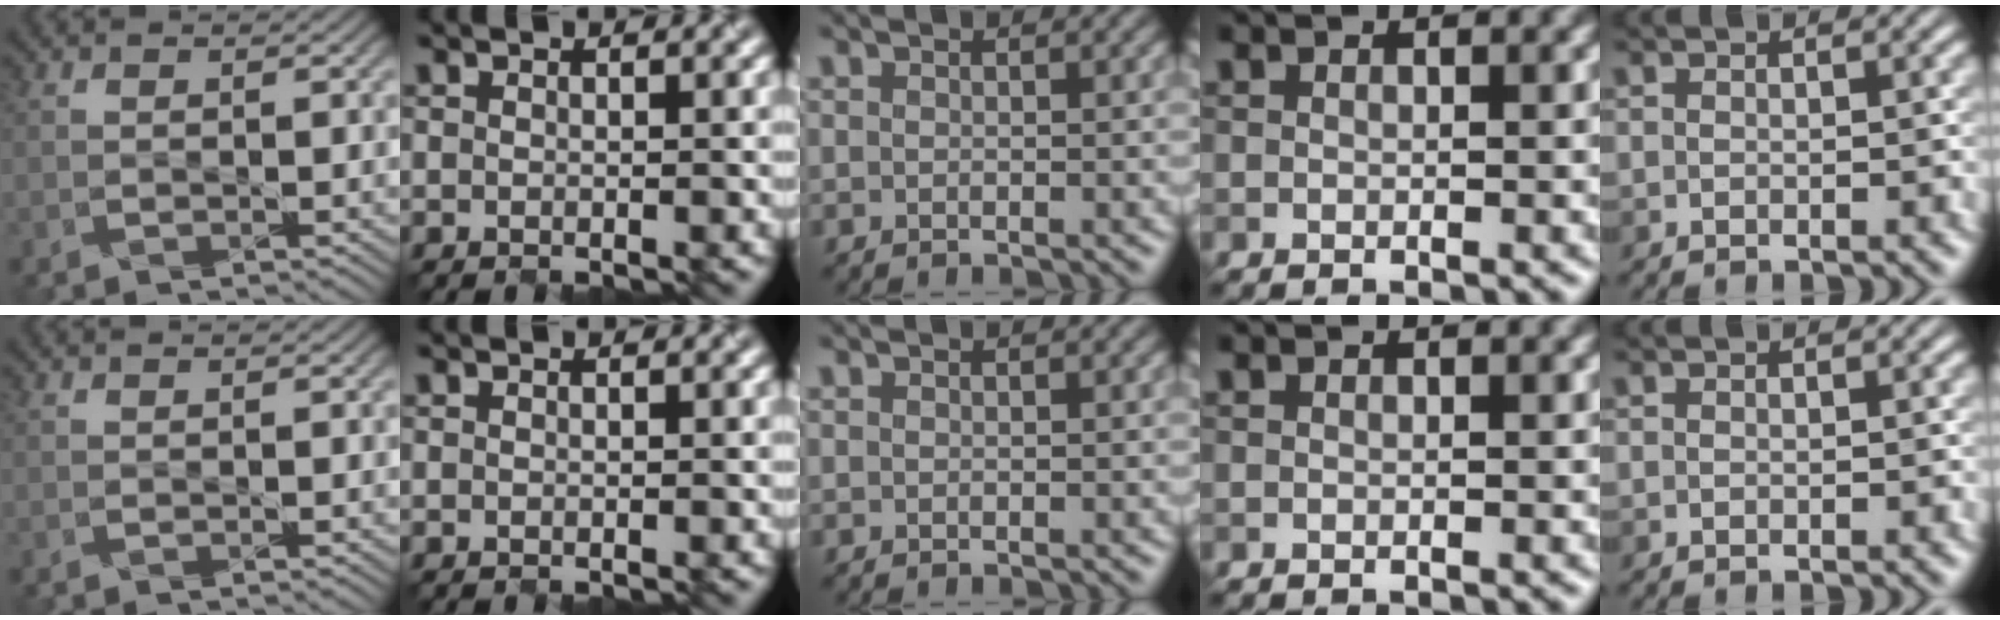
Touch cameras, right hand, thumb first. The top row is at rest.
{}